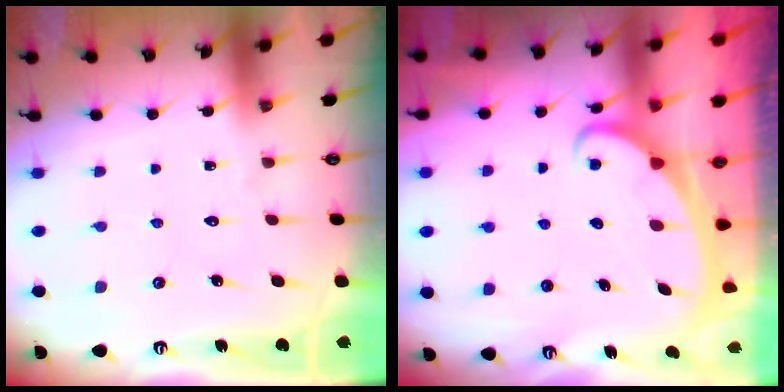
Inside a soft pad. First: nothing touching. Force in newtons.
{"total": 2.1, "press": 2.1, "slide": 0.2}